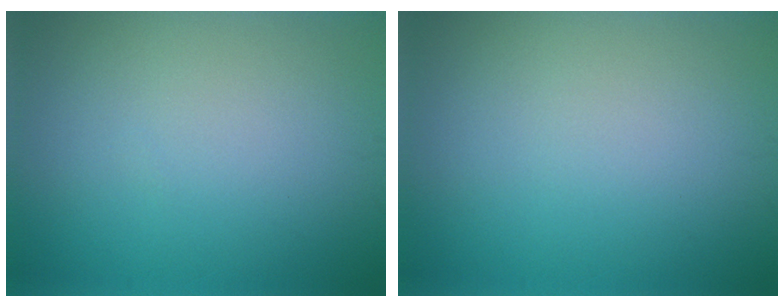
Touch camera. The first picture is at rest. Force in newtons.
{"total": 0.0}